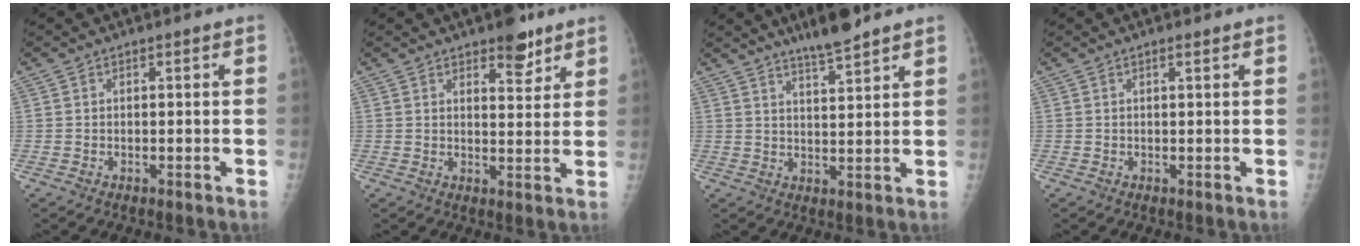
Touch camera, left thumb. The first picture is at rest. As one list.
[{"total": 6.3, "force": [4.4, 2.6, 3.7], "torque": [-0.028, -0.026, 0.060]}, {"total": 6.4, "force": [5.3, 0.4, 3.5], "torque": [-0.055, -0.036, 0.092]}, {"total": 1.0, "force": [0.7, 0.1, 0.7], "torque": [-0.010, -0.002, 0.011]}]